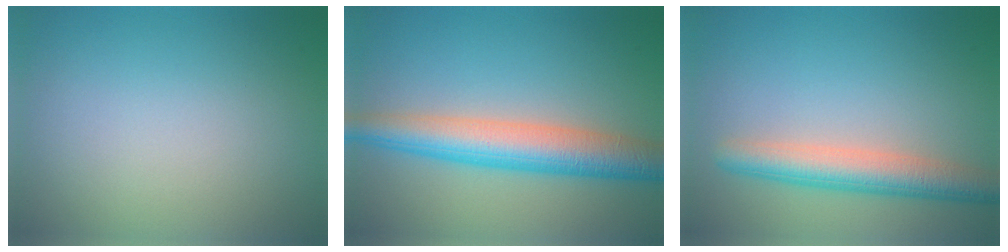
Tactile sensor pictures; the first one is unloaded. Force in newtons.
{"total": 6.5, "press": 6.5, "slide": 0.1}
{"total": 4.7, "press": 4.7, "slide": 0.3}